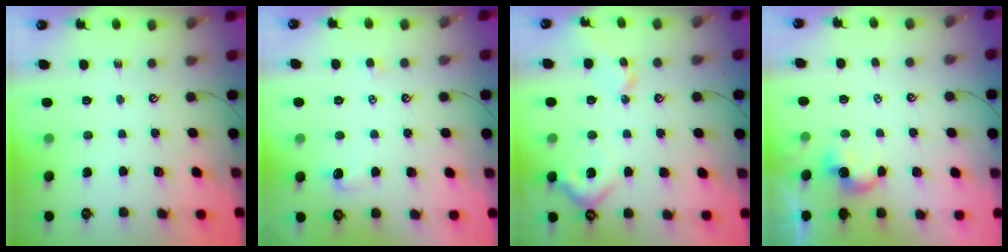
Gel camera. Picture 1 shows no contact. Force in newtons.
{"total": 1.0, "press": 0.7, "slide": 0.7}
{"total": 6.8, "press": 6.8, "slide": 1.1}
{"total": 2.5, "press": 2.5, "slide": 0.3}